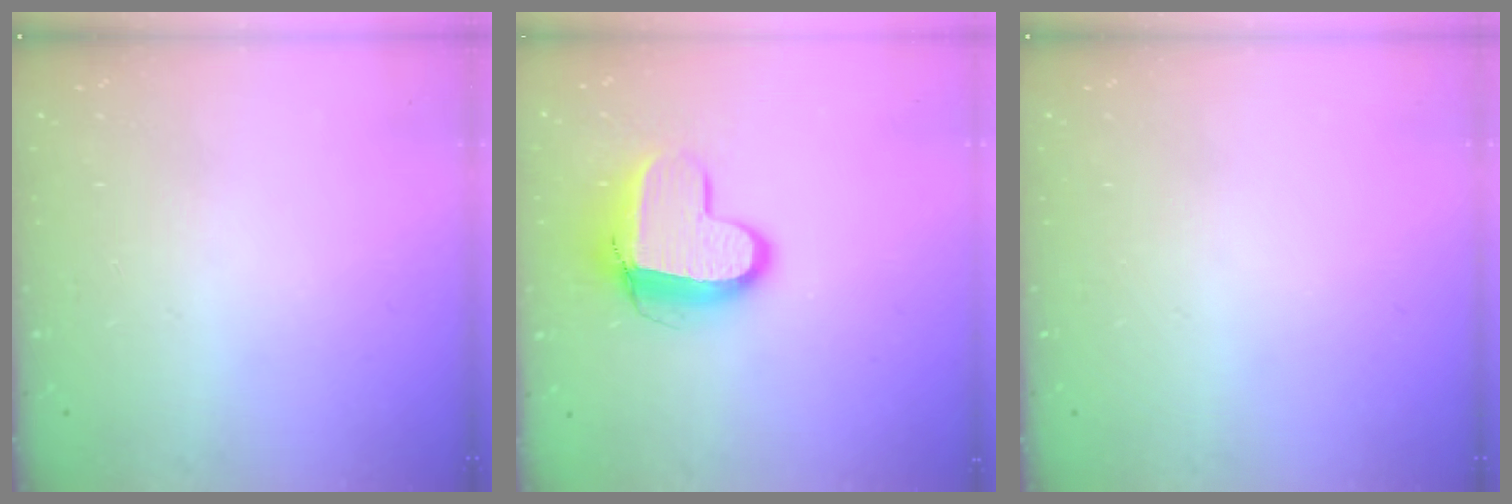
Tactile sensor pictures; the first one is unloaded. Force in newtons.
{"total": 11.2, "press": 11.2, "slide": 0.9}
{"total": 0.0}